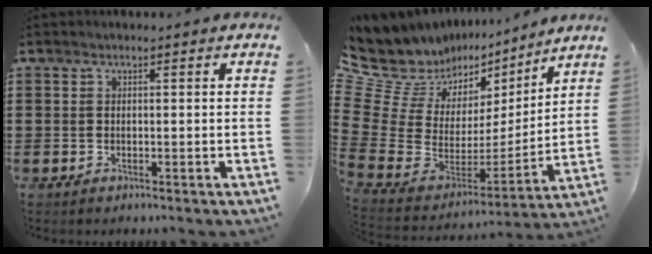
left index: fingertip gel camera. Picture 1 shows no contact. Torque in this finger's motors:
{"motor_torque": [0.62, 0.47, 0.31, 0.00]}